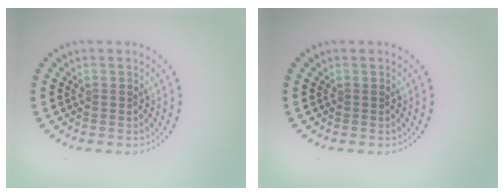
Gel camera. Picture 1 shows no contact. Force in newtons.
{"total": 0.0}